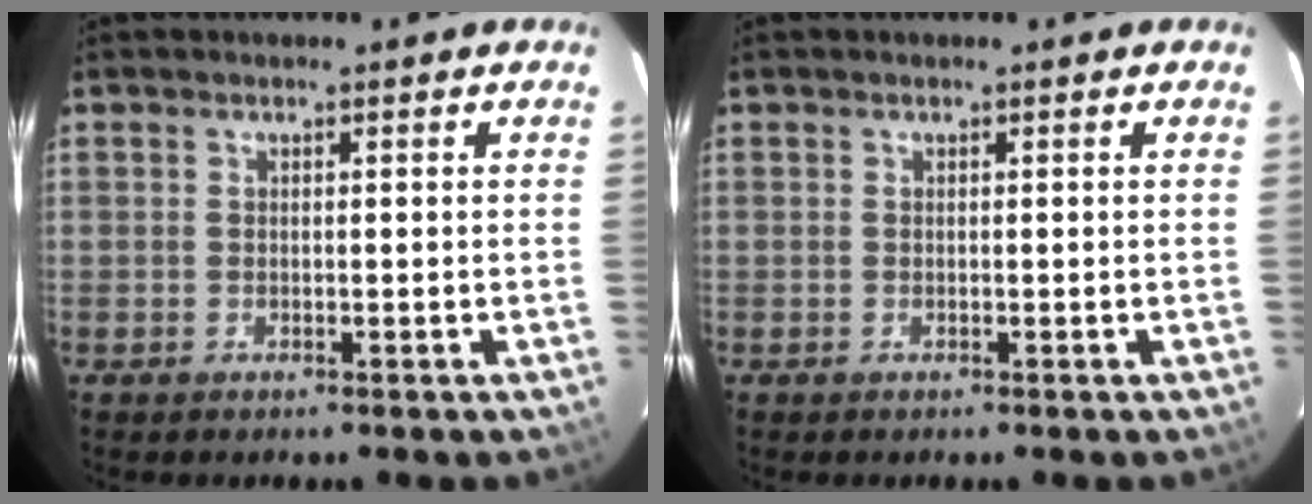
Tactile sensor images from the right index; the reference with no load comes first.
{"total": 0.0}